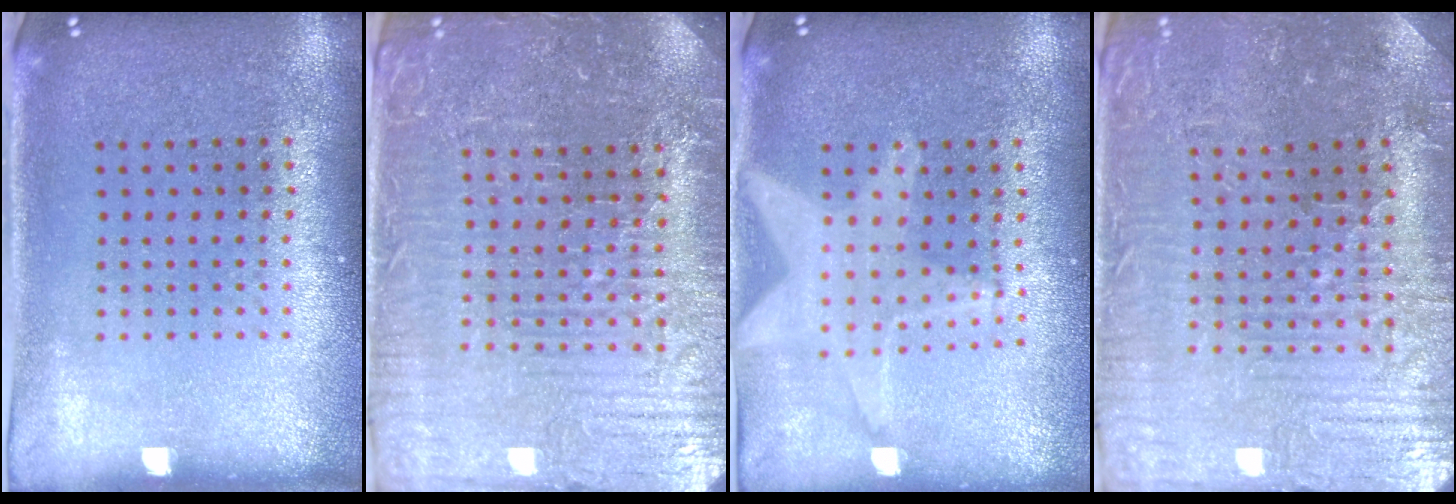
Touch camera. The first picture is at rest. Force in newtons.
{"total": 4.8, "press": 4.6, "slide": 1.5}
{"total": 1.8, "press": 1.6, "slide": 0.9}
{"total": 3.7, "press": 3.7, "slide": 0.4}